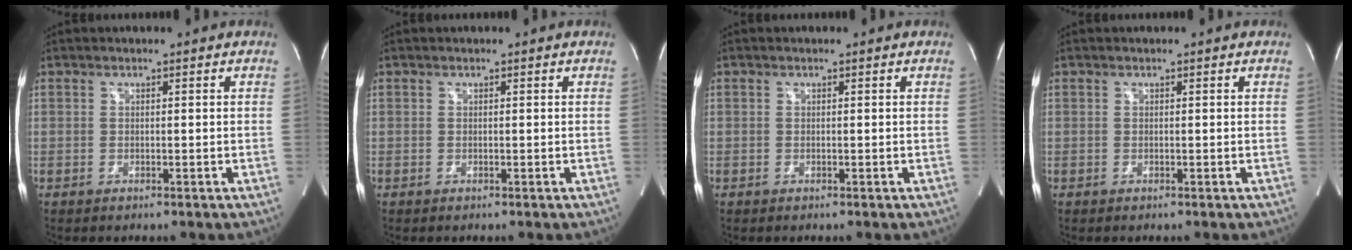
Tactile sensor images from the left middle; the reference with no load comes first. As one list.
[{"total": 0.0}, {"total": 0.0}, {"total": 0.0}]